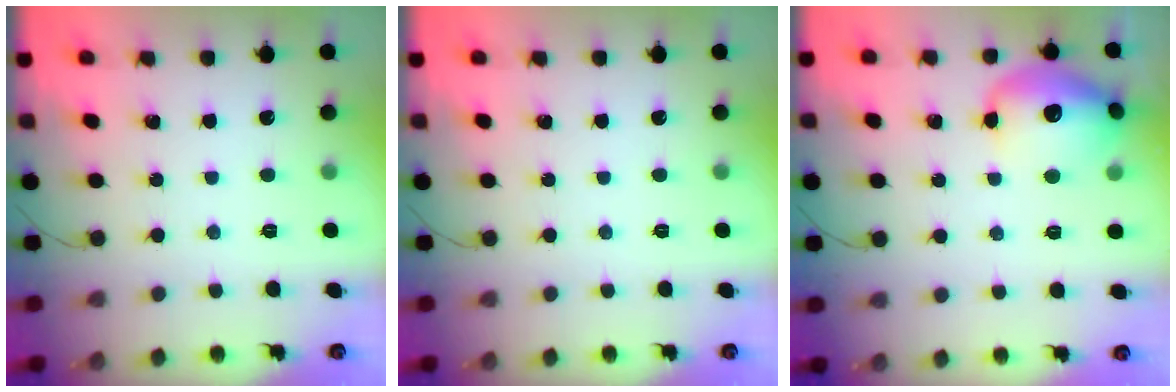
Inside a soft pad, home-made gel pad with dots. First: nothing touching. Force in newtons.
{"total": 0.0}
{"total": 15.0, "press": 14.8, "slide": 2.8}